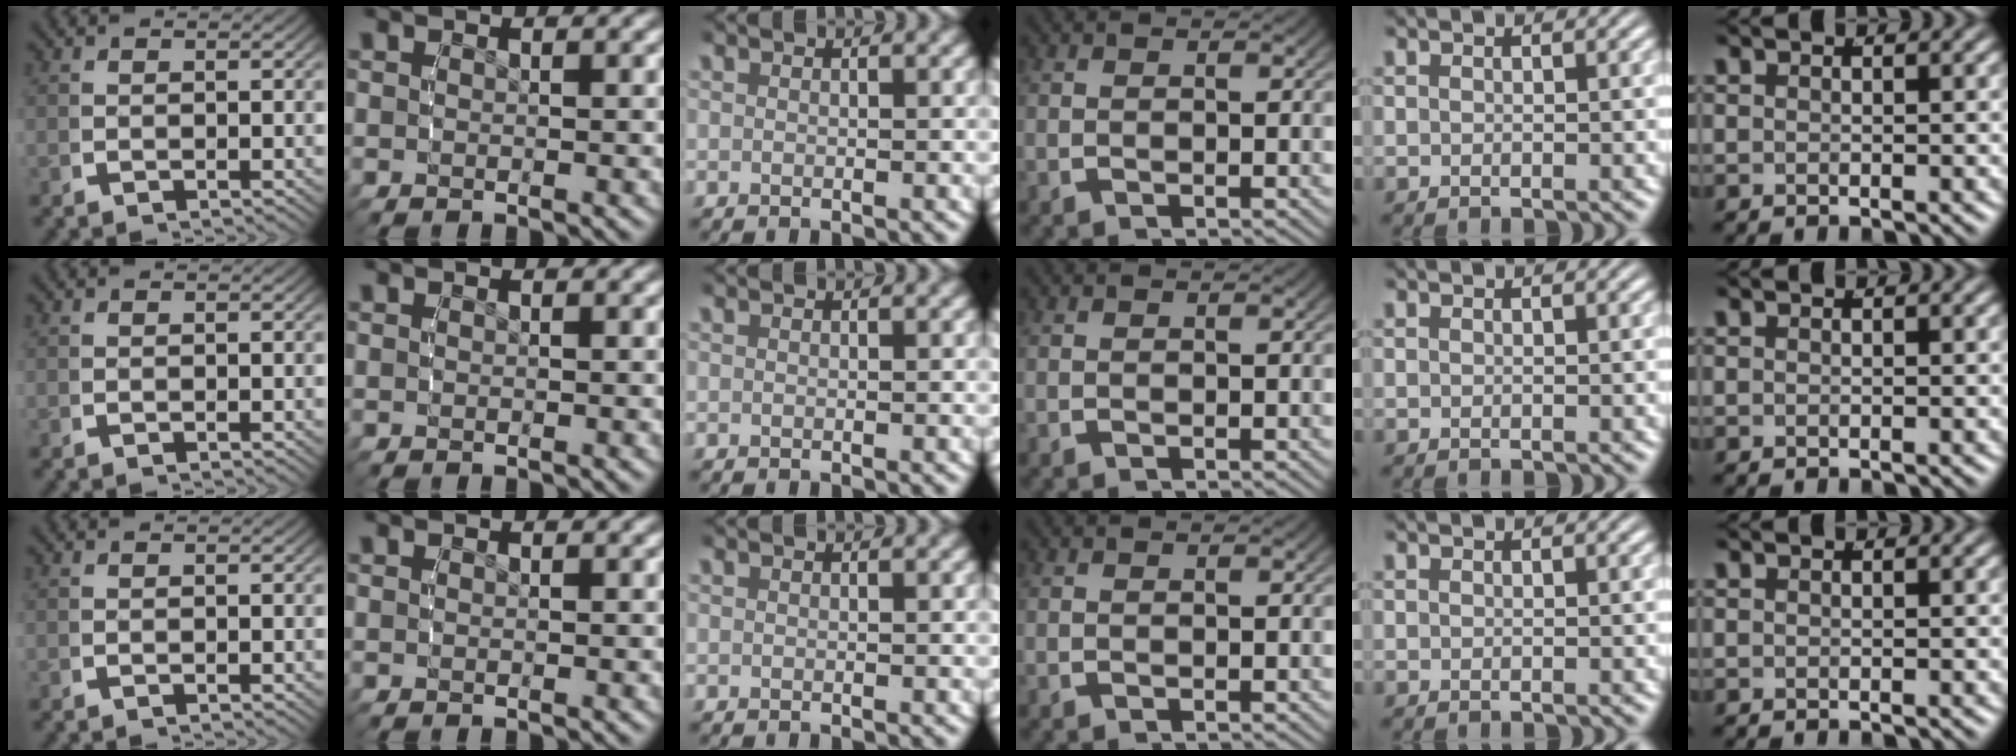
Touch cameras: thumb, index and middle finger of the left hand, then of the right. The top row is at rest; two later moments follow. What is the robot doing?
{"motion": "reach", "object": "paper plate"}